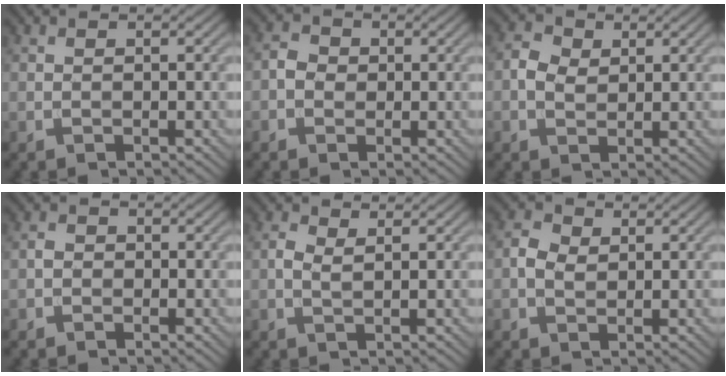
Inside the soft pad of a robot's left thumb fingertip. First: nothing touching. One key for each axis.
{"total": 2.2, "fx": -0.3, "fy": 2.0, "fz": 1.0, "tx": -0.021, "ty": 0.003, "tz": -0.012}
{"total": 3.0, "fx": 0.7, "fy": 2.2, "fz": 1.9, "tx": -0.043, "ty": 0.004, "tz": 0.010}
{"total": 1.2, "fx": -0.4, "fy": 1.0, "fz": 0.4, "tx": -0.006, "ty": -0.001, "tz": -0.013}
{"total": 1.8, "fx": 0.6, "fy": 0.7, "fz": 1.6, "tx": -0.039, "ty": 0.002, "tz": 0.011}
{"total": 2.6, "fx": 0.5, "fy": 1.9, "fz": 1.7, "tx": -0.041, "ty": 0.003, "tz": 0.008}